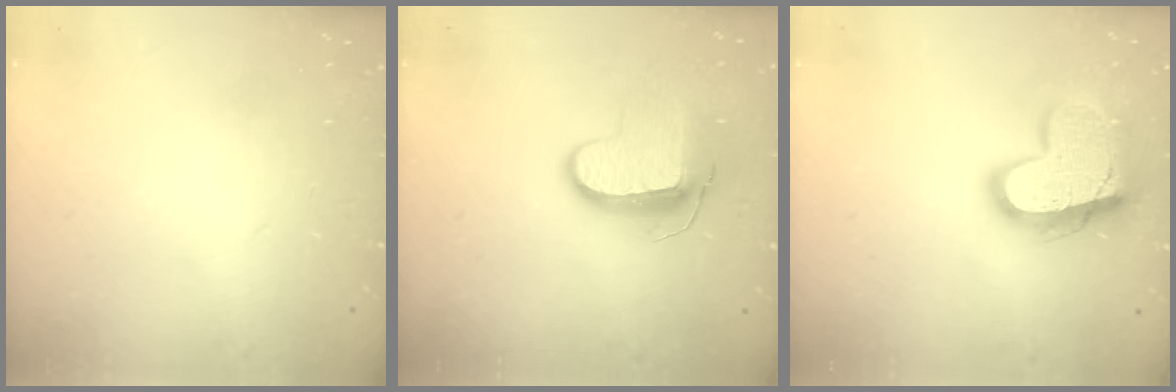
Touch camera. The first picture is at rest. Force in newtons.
{"total": 10.3, "press": 10.3, "slide": 1.0}
{"total": 18.1, "press": 18.1, "slide": 1.6}